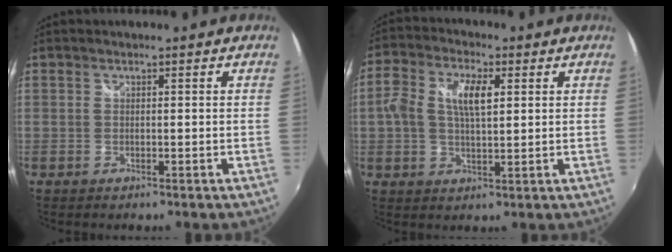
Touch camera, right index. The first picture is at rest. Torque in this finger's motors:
{"motor_torque": [0.26, -0.06, 0.25, 0.07]}